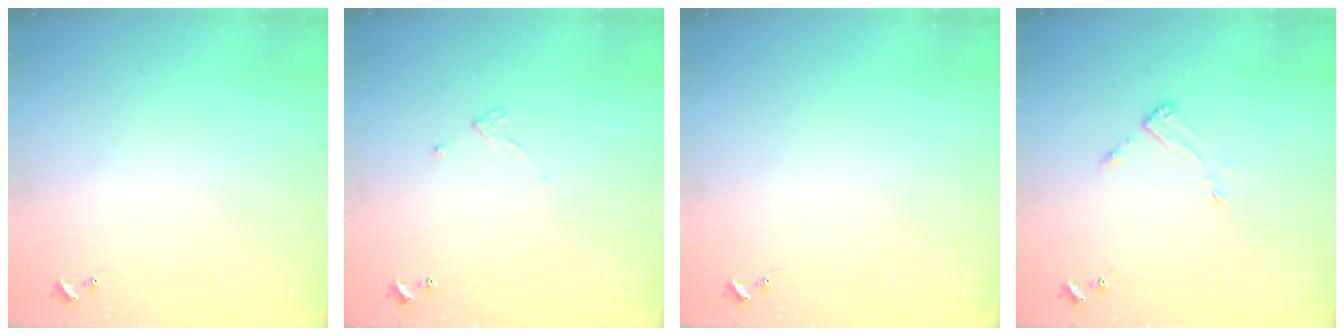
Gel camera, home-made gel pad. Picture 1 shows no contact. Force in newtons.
{"total": 3.2, "press": 3.1, "slide": 0.3}
{"total": 0.0}
{"total": 3.7, "press": 3.6, "slide": 0.4}